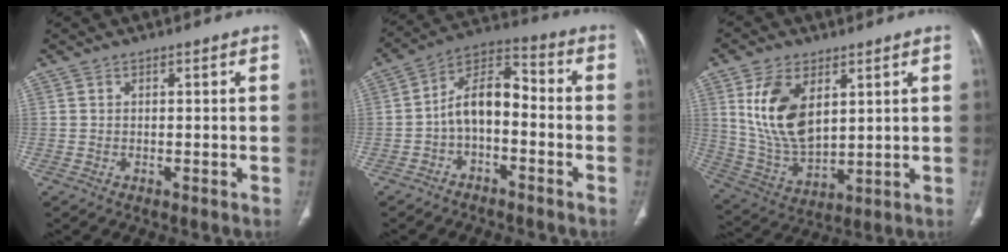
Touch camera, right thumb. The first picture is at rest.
{"total": 9.6, "force": [-2.4, 5.4, 7.5], "torque": [-0.119, 0.053, -0.053]}
{"total": 14.3, "force": [4.7, 8.0, 10.9], "torque": [-0.201, -0.022, 0.107]}